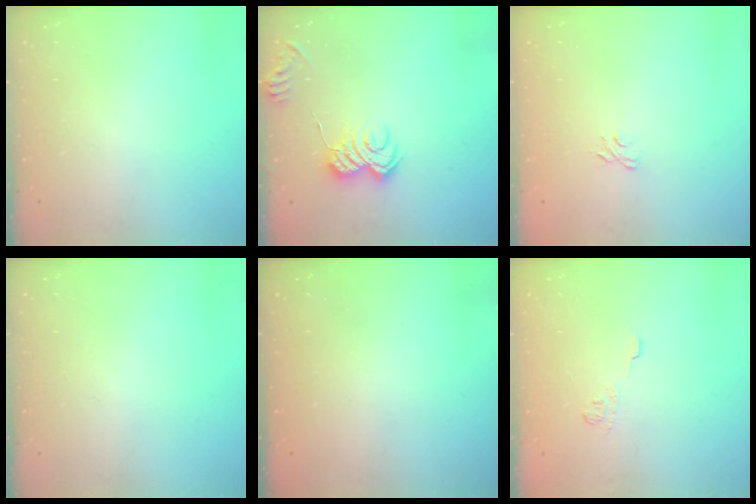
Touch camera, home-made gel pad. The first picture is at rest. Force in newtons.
{"total": 7.2, "press": 7.2, "slide": 0.6}
{"total": 5.2, "press": 5.1, "slide": 1.3}
{"total": 0.0}
{"total": 2.4, "press": 2.3, "slide": 0.8}
{"total": 7.5, "press": 7.4, "slide": 1.4}